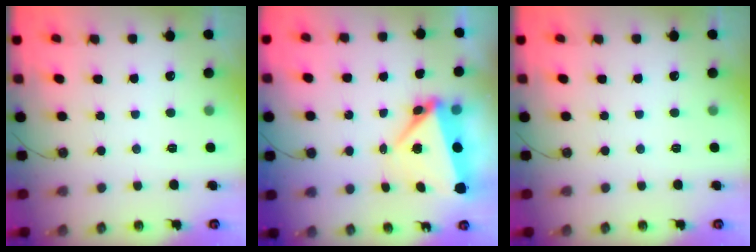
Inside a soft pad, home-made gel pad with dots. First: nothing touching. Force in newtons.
{"total": 7.3, "press": 7.2, "slide": 0.7}
{"total": 0.0}